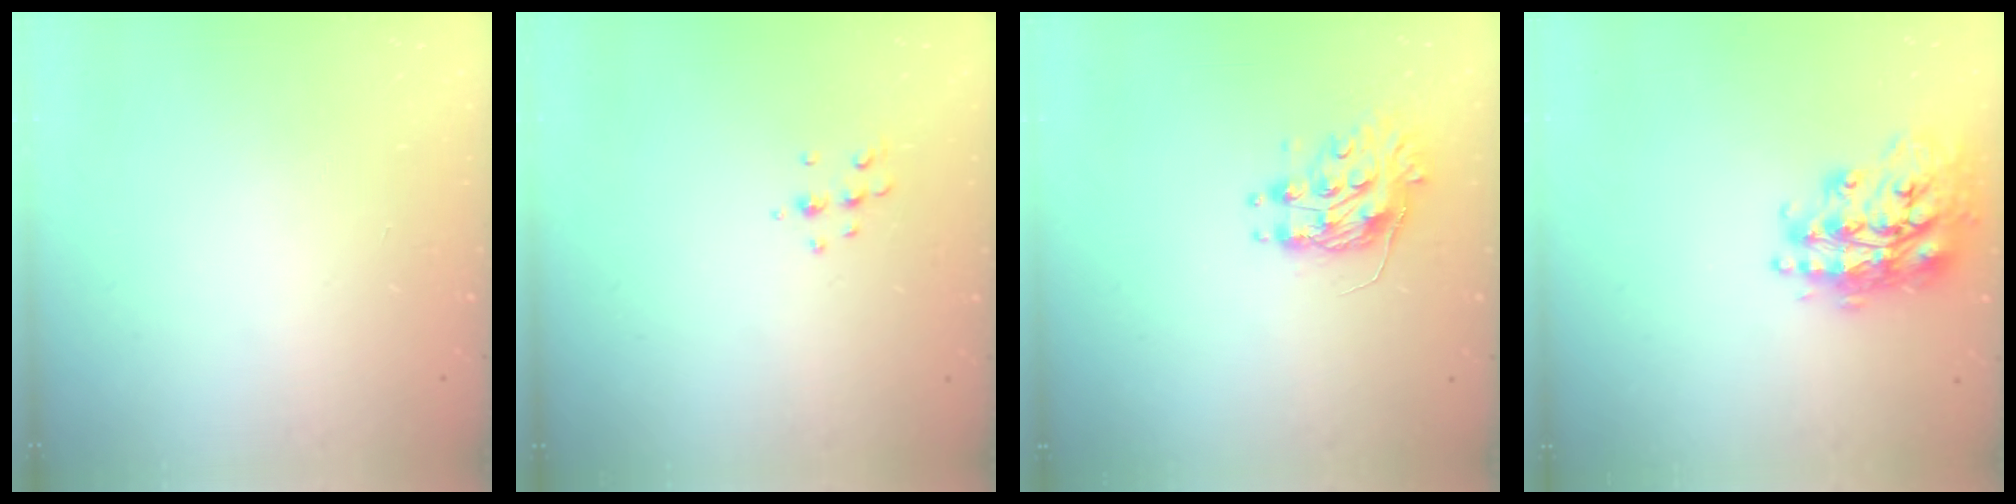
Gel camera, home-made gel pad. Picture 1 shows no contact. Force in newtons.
{"total": 5.7, "press": 5.6, "slide": 1.0}
{"total": 9.2, "press": 9.2, "slide": 0.5}
{"total": 20.1, "press": 20.1, "slide": 1.4}